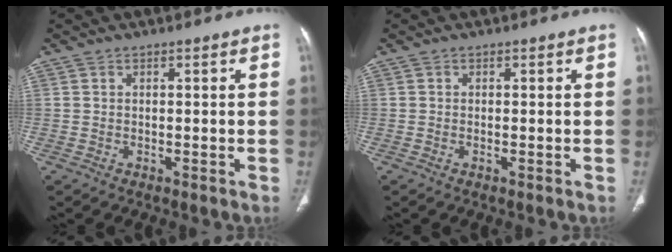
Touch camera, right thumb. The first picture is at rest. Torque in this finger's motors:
{"motor_torque": [-0.16, -0.02, 0.09, 0.40, -0.01]}